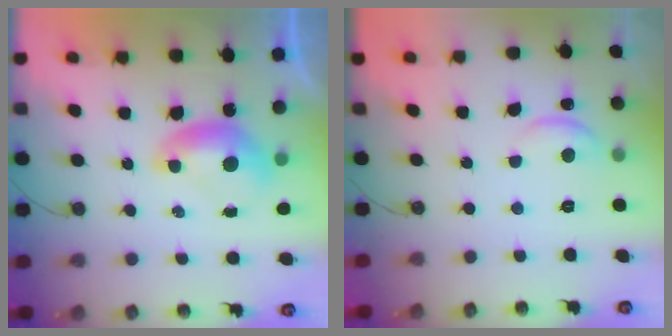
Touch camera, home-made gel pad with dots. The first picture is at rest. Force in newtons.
{"total": 1.1, "press": 1.0, "slide": 0.6}